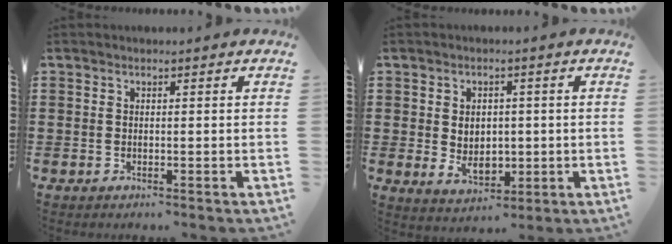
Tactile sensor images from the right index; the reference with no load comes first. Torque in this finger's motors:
{"motor_torque": [1.52, 0.62, 0.33, 0.11]}